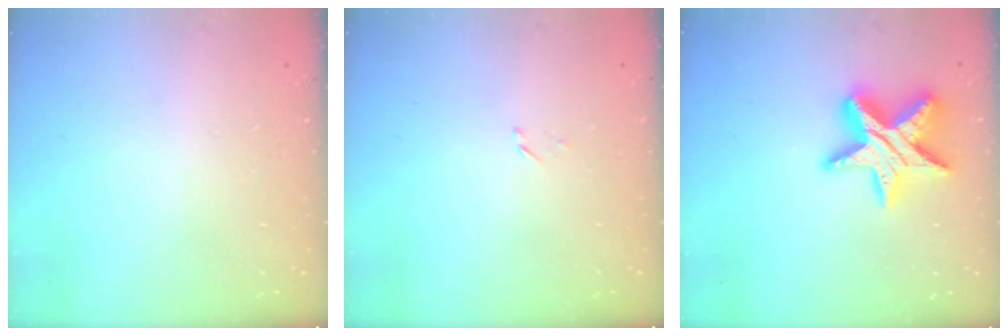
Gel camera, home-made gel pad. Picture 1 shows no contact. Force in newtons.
{"total": 1.4, "press": 1.4, "slide": 0.2}
{"total": 16.4, "press": 16.4, "slide": 1.1}